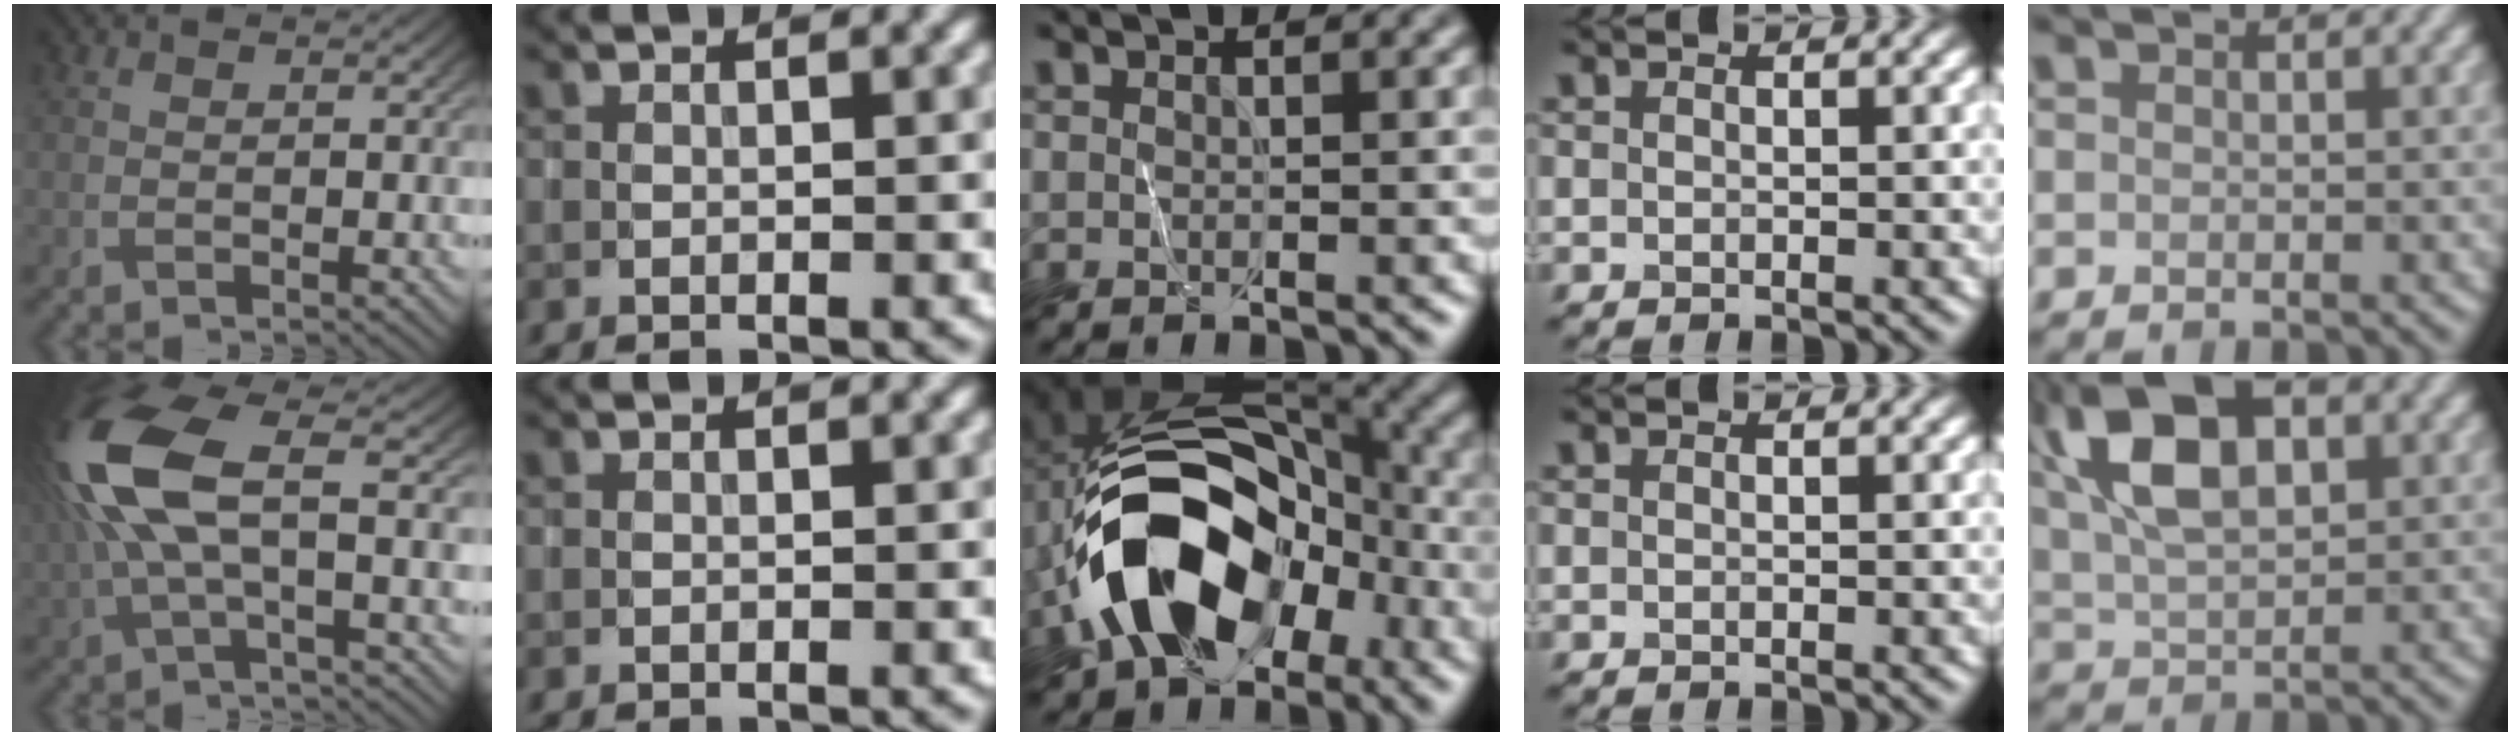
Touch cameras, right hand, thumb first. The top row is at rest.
{"thumb": {"total": 12.3, "force": [1.3, 4.7, 11.3], "torque": [-0.283, 0.011, 0.023]}, "middle": {"total": 12.8, "force": [-5.6, 7.9, 8.3], "torque": [-0.131, -0.011, -0.099]}, "little": {"total": 11.1, "force": [4.1, 5.8, 8.5], "torque": [-0.169, 0.026, 0.065]}}